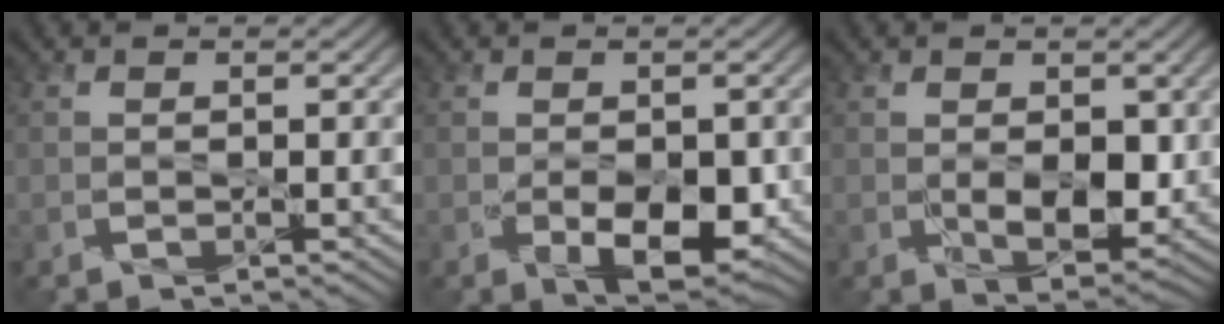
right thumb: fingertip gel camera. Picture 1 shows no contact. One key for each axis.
{"total": 5.3, "fx": -1.4, "fy": 2.9, "fz": 4.2, "tx": -0.075, "ty": -0.019, "tz": -0.012}
{"total": 4.7, "fx": 0.2, "fy": 2.9, "fz": 3.7, "tx": -0.071, "ty": -0.018, "tz": 0.012}